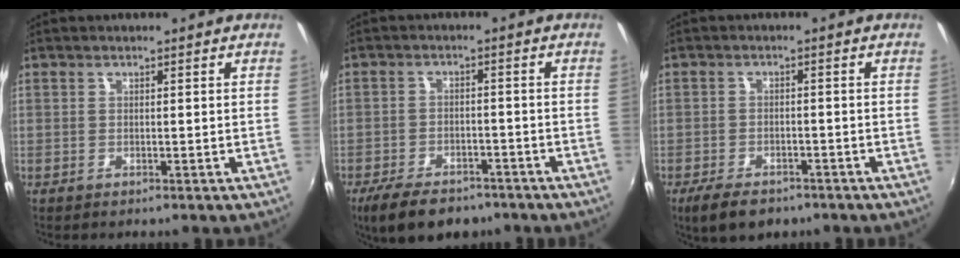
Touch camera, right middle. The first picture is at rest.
{"total": 10.4, "force": [-7.6, 4.8, 5.1], "torque": [-0.123, -0.009, -0.122]}
{"total": 7.0, "force": [-5.0, 3.3, 3.6], "torque": [-0.089, -0.011, -0.080]}